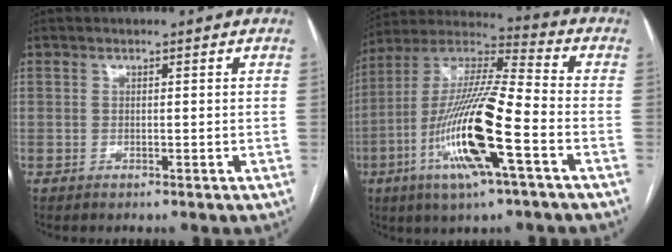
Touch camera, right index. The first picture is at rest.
{"total": 18.3, "force": [-6.2, 1.5, 17.2], "torque": [-0.348, -0.011, -0.117]}